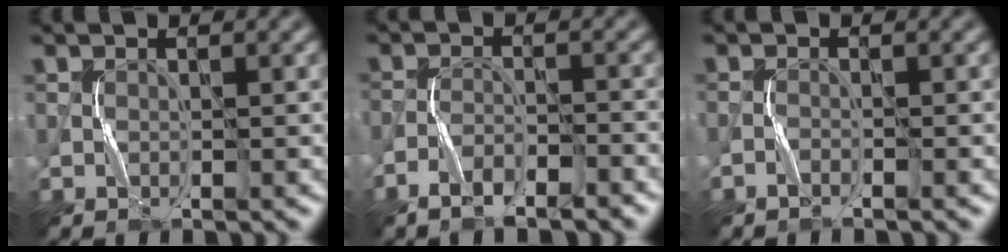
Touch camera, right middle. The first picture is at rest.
{"total": 4.1, "force": [-3.5, 0.9, 1.9], "torque": [-0.036, -0.001, -0.058]}
{"total": 0.9, "force": [-0.8, -0.3, 0.2], "torque": [-0.008, 0.002, -0.016]}